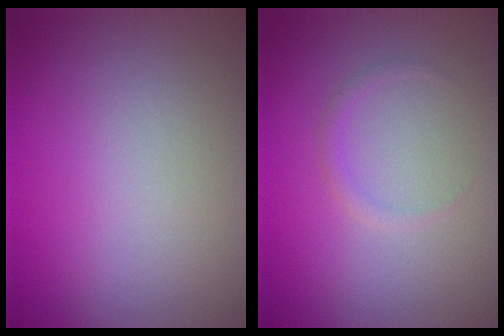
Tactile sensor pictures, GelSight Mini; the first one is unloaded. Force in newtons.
{"total": 0.8, "press": 0.8, "slide": 0.0}